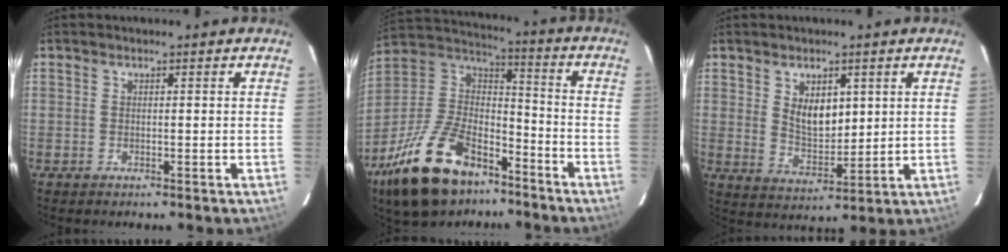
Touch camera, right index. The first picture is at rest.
{"total": 24.8, "force": [-16.1, 12.5, 14.2], "torque": [-0.298, 0.003, -0.268]}
{"total": 7.1, "force": [2.6, 4.1, 5.2], "torque": [-0.084, -0.003, 0.056]}